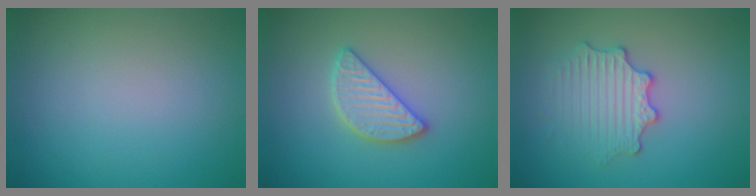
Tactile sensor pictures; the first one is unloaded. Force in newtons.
{"total": 2.9, "press": 2.9, "slide": 0.3}
{"total": 2.9, "press": 2.8, "slide": 0.9}